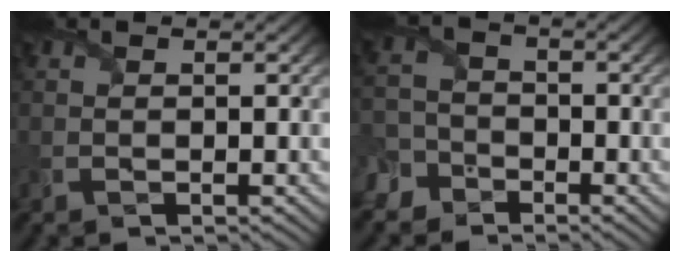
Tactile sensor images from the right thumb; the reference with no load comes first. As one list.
[{"total": 5.2, "force": [-3.5, 3.7, 1.1], "torque": [-0.018, -0.008, -0.082]}]